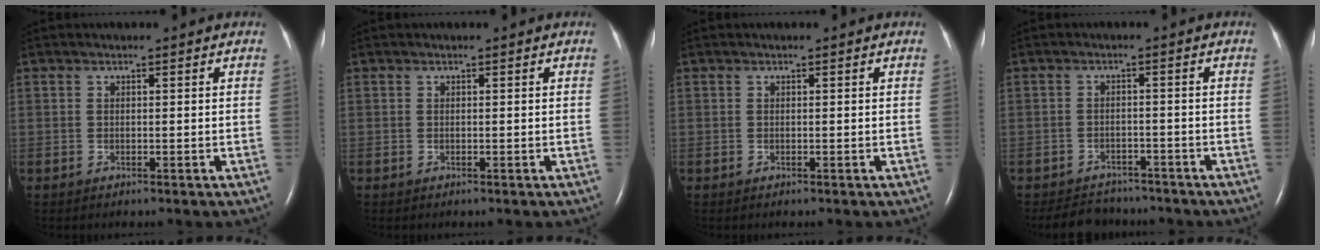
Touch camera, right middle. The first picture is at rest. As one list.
[{"total": 0.0}, {"total": 0.0}, {"total": 6.3, "force": [-5.7, 2.5, 0.9], "torque": [-0.015, -0.003, -0.081]}]